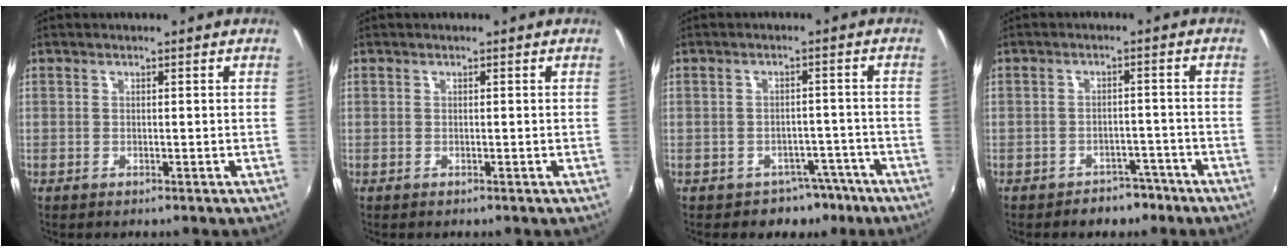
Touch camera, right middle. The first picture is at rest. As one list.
[{"total": 0.0}, {"total": 5.7, "force": [-3.9, 4.0, 0.9], "torque": [-0.018, 0.022, -0.043]}, {"total": 5.3, "force": [-3.9, 3.4, 1.1], "torque": [-0.026, 0.014, -0.046]}]